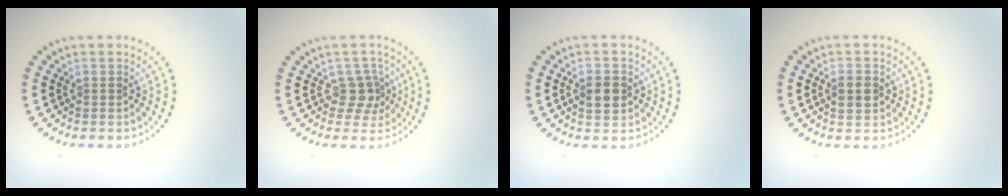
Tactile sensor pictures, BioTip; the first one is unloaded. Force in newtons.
{"total": 2.3, "press": 1.9, "slide": 1.4}
{"total": 2.9, "press": 2.9, "slide": 0.1}
{"total": 2.4, "press": 2.4, "slide": 0.1}